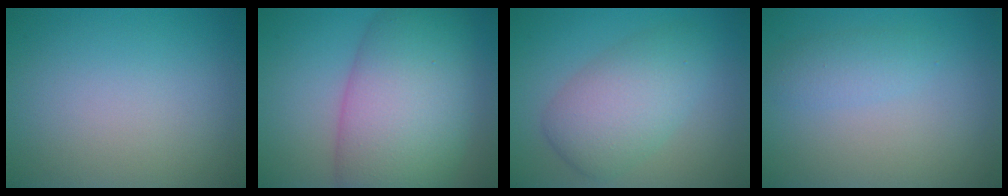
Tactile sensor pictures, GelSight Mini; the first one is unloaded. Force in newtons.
{"total": 11.9, "press": 11.9, "slide": 0.2}
{"total": 5.6, "press": 5.6, "slide": 0.3}
{"total": 1.8, "press": 1.8, "slide": 0.1}